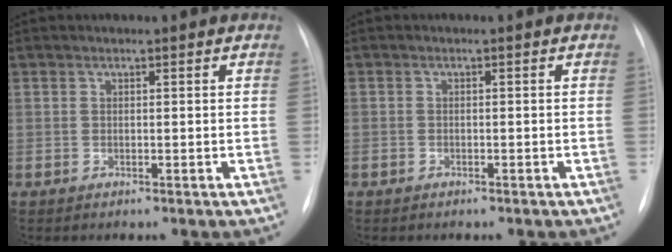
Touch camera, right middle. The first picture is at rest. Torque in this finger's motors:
{"motor_torque": [0.63, -1.01, -0.96, -0.21]}